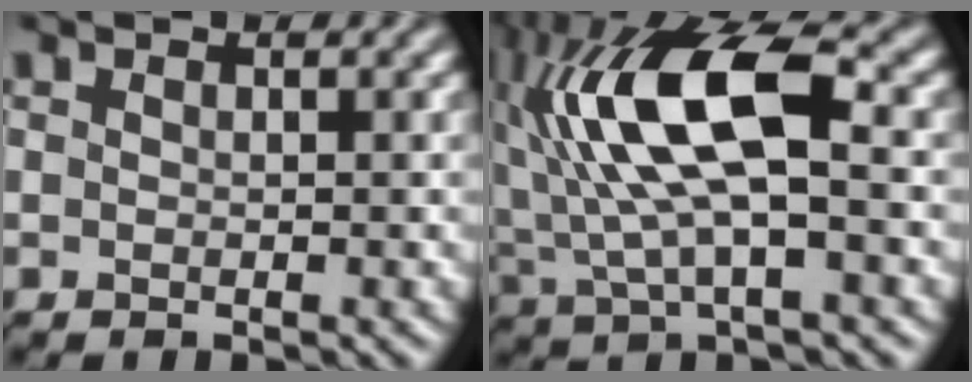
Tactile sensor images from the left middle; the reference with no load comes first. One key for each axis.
{"total": 11.8, "fx": 2.3, "fy": 4.7, "fz": 10.6, "tx": -0.211, "ty": 0.020, "tz": 0.038}